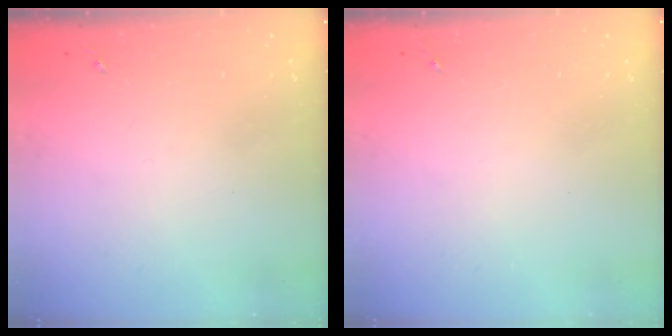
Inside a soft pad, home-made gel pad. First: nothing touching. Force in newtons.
{"total": 0.0}